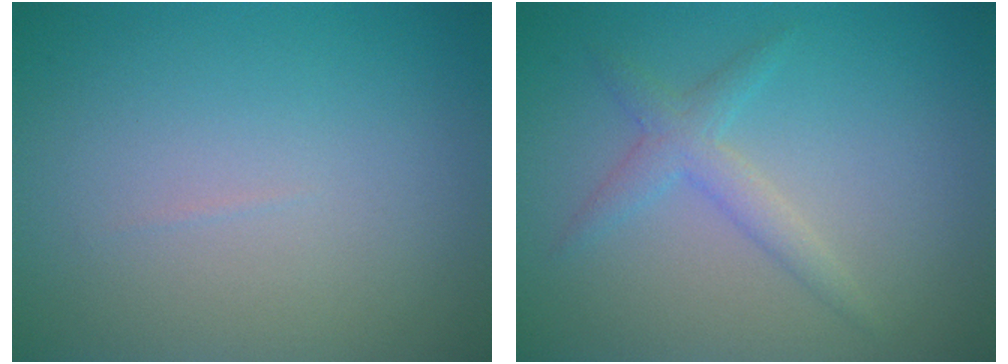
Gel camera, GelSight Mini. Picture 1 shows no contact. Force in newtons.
{"total": 1.3, "press": 1.3, "slide": 0.1}